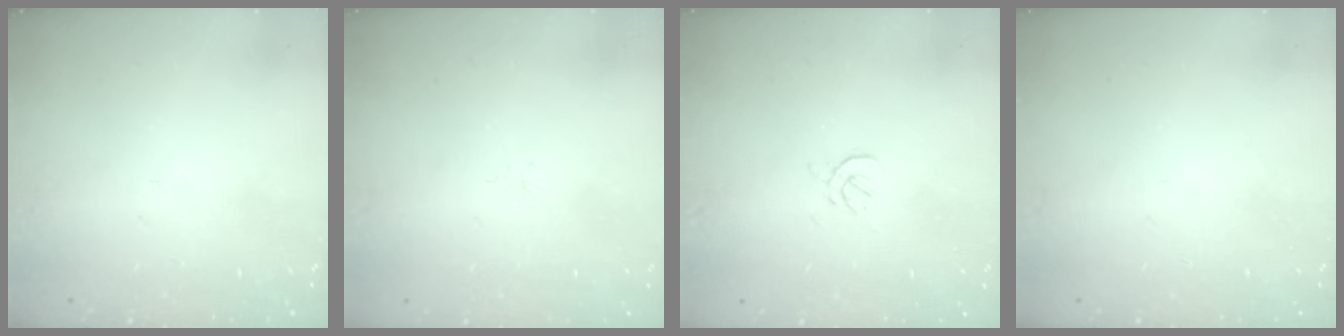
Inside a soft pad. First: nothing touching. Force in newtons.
{"total": 1.6, "press": 1.5, "slide": 0.3}
{"total": 1.6, "press": 1.5, "slide": 0.6}
{"total": 0.0}